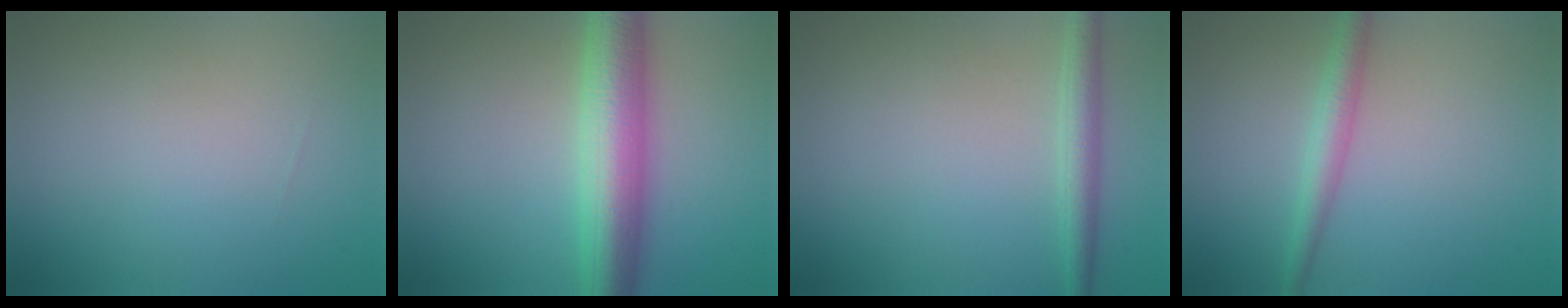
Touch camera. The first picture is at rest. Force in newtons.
{"total": 7.6, "press": 7.6, "slide": 0.1}
{"total": 2.4, "press": 2.4, "slide": 0.1}
{"total": 2.4, "press": 2.4, "slide": 0.0}